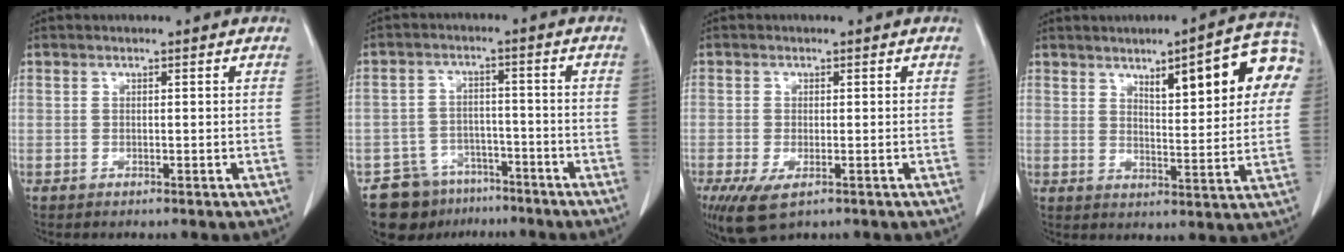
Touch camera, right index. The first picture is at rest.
{"total": 8.6, "force": [-6.4, 5.6, 0.9], "torque": [-0.009, 0.024, -0.100]}
{"total": 6.5, "force": [-3.4, 2.8, 4.7], "torque": [-0.089, -0.018, -0.055]}
{"total": 14.3, "force": [5.6, 3.1, 12.8], "torque": [-0.164, 0.021, 0.072]}